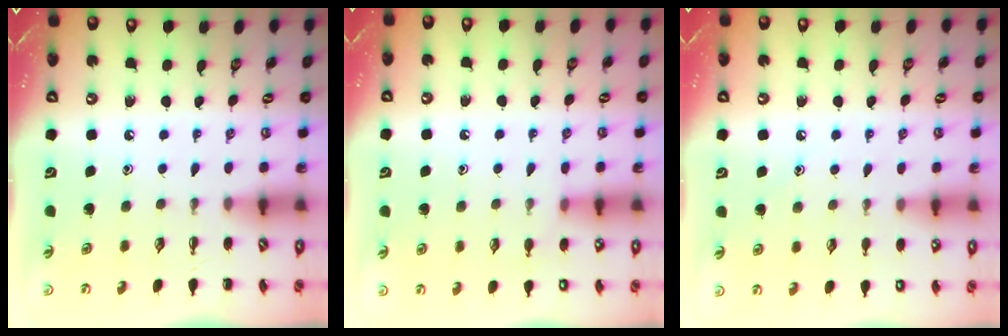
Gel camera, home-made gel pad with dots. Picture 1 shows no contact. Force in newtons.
{"total": 5.7, "press": 5.5, "slide": 1.7}
{"total": 6.4, "press": 6.2, "slide": 1.8}